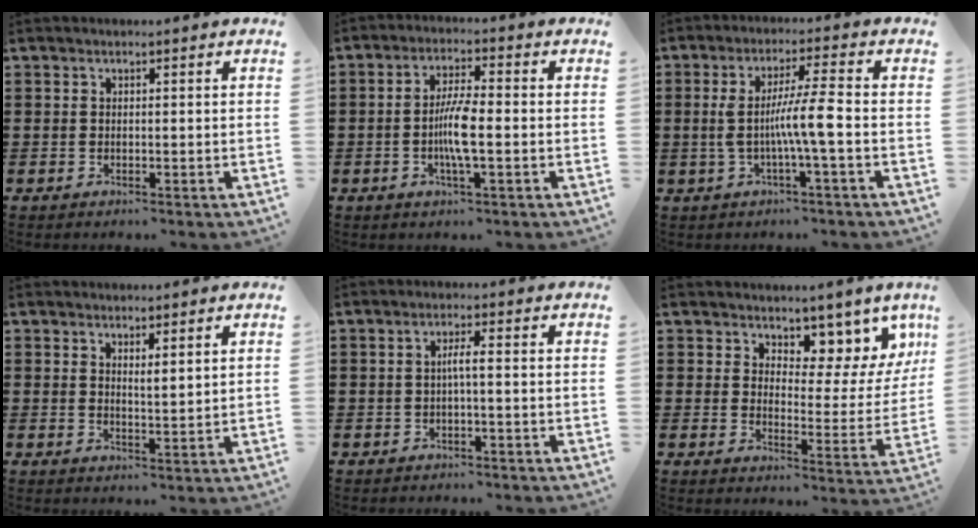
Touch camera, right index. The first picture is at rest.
{"total": 5.9, "force": [-1.2, 1.1, 5.7], "torque": [-0.113, -0.002, -0.028]}
{"total": 7.4, "force": [-1.4, -0.1, 7.3], "torque": [-0.129, -0.002, -0.029]}
{"total": 1.6, "force": [1.5, -0.2, 0.7], "torque": [-0.016, 0.000, 0.027]}
{"total": 2.3, "force": [-0.4, 0.0, 2.2], "torque": [-0.043, 0.000, -0.010]}
{"total": 7.2, "force": [6.1, 3.2, 2.2], "torque": [-0.046, -0.050, 0.104]}